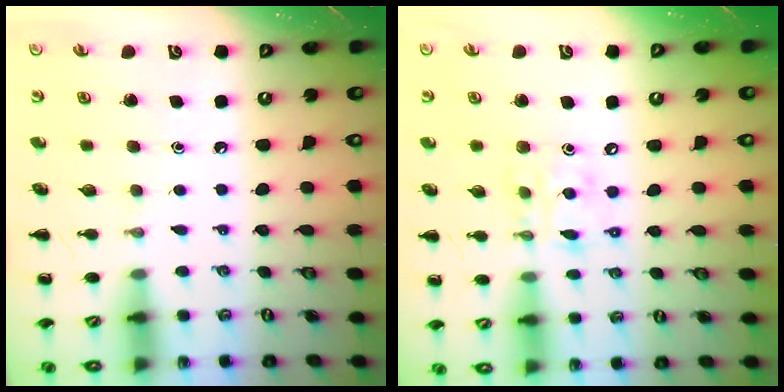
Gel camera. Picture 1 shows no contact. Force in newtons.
{"total": 10.8, "press": 10.5, "slide": 2.3}